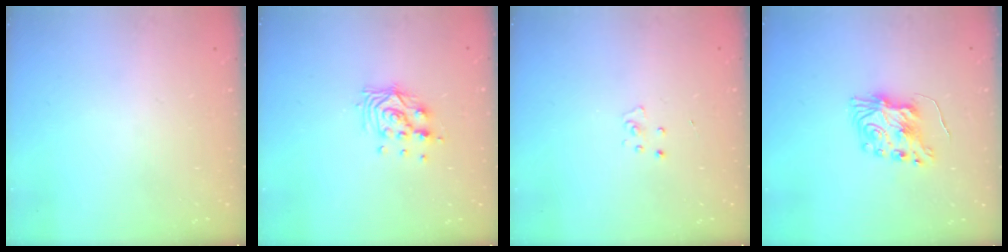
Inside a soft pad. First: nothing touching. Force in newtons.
{"total": 10.7, "press": 10.7, "slide": 0.7}
{"total": 2.7, "press": 2.7, "slide": 0.3}
{"total": 8.0, "press": 8.0, "slide": 0.2}